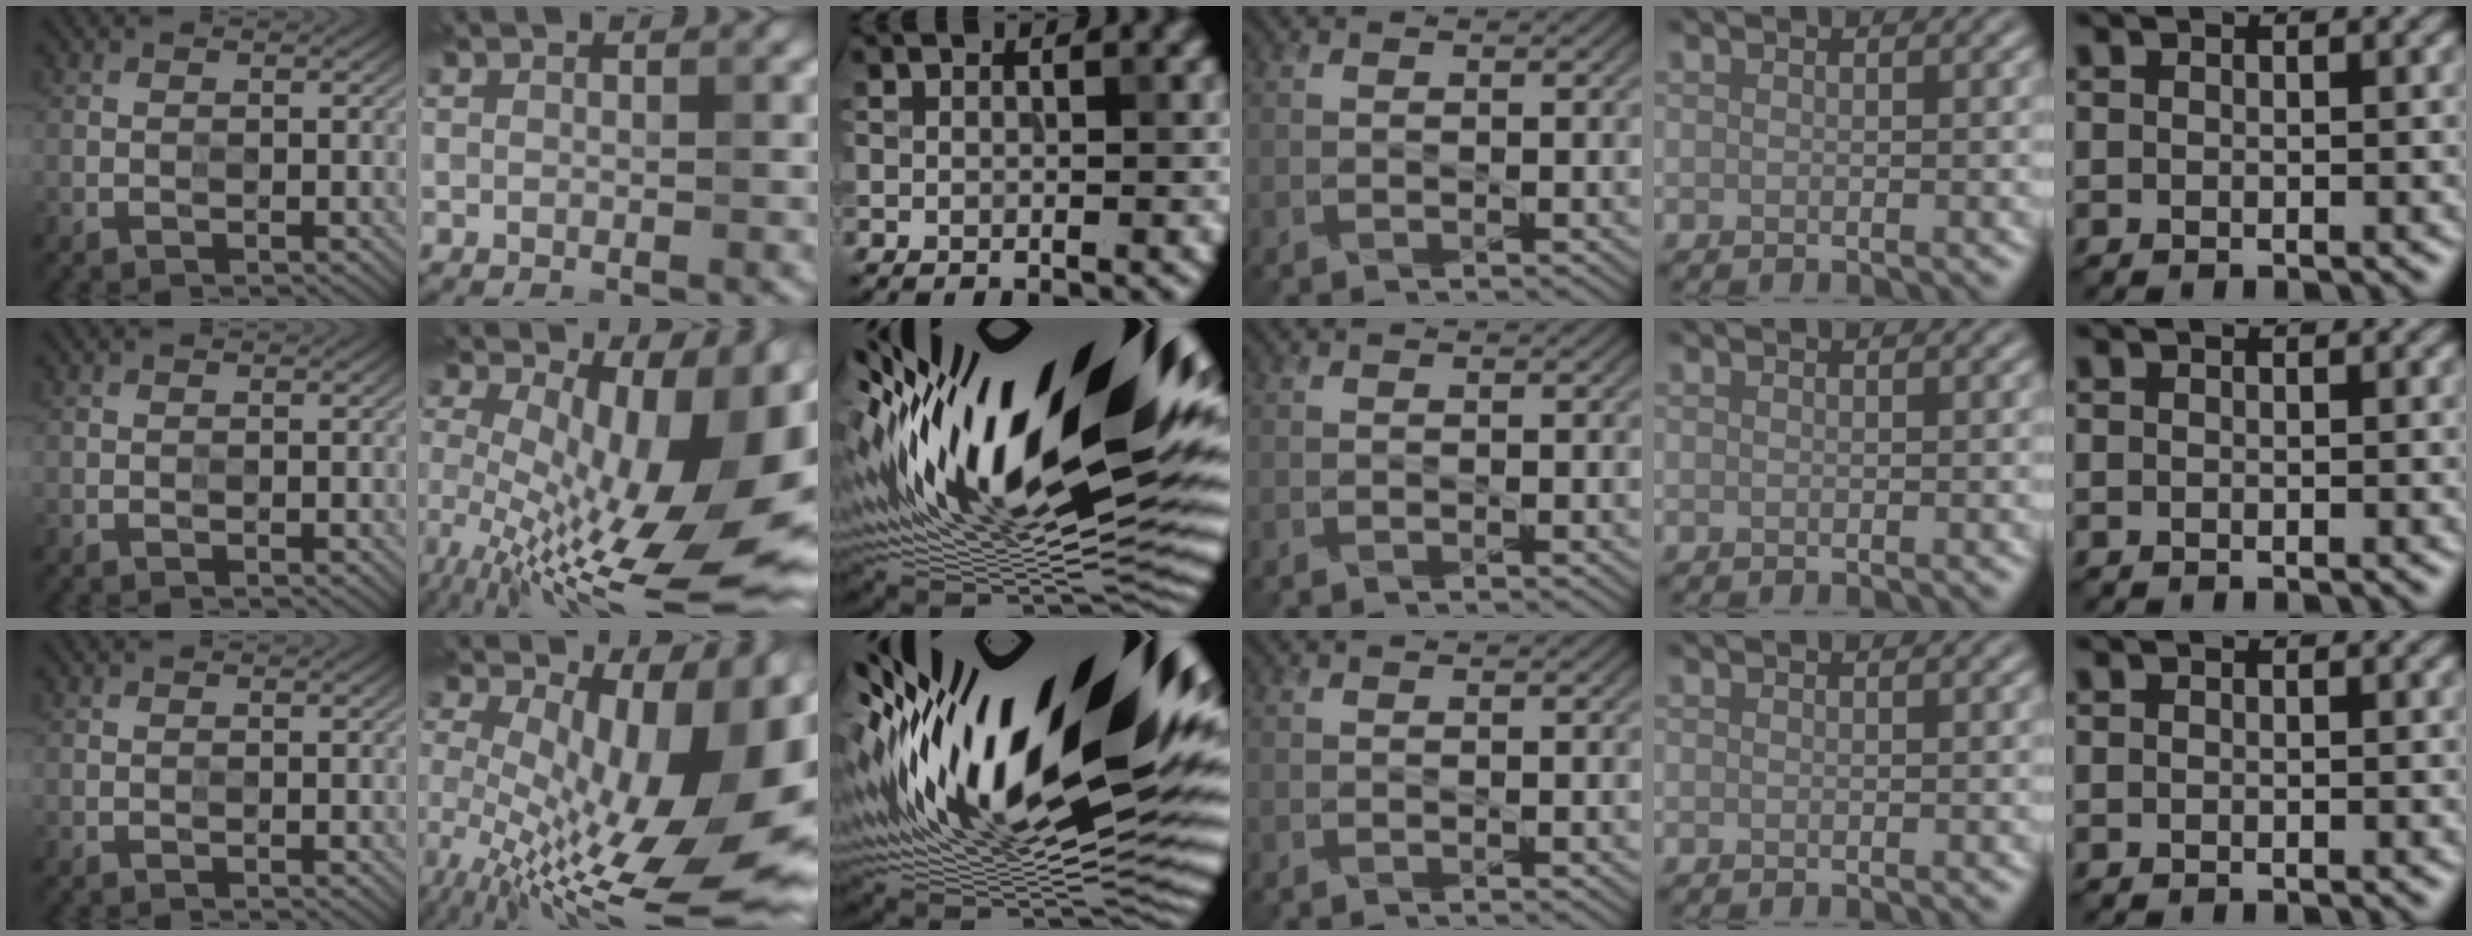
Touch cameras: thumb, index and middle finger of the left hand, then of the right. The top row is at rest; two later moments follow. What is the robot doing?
{"motion": "press", "object": "grip strengthener"}